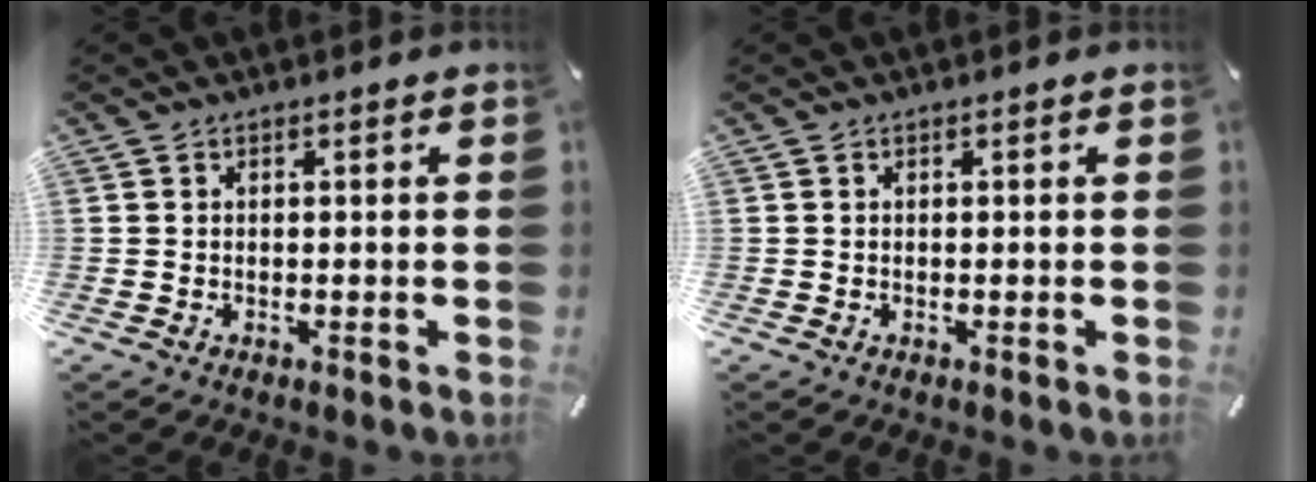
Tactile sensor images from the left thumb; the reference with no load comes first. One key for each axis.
{"total": 0.0}